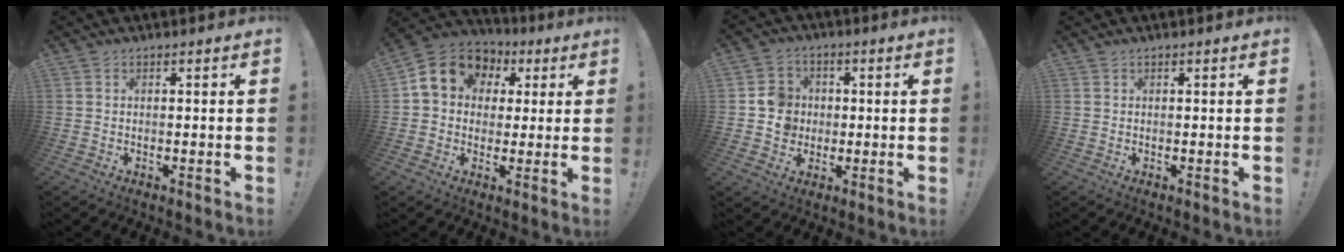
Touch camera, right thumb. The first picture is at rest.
{"total": 12.3, "force": [3.7, 10.2, 5.8], "torque": [-0.082, -0.007, 0.074]}
{"total": 8.2, "force": [0.1, 7.9, 2.3], "torque": [-0.017, 0.004, 0.007]}
{"total": 0.0}